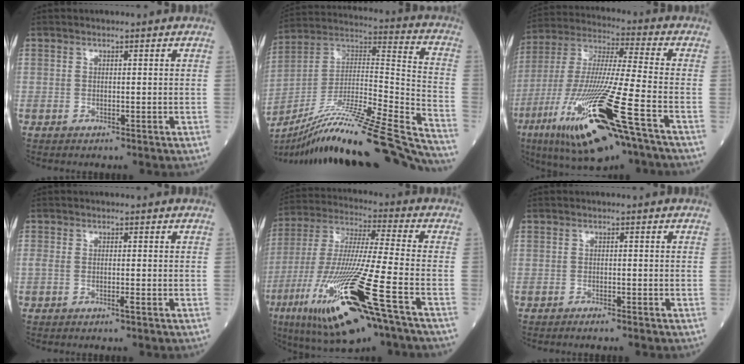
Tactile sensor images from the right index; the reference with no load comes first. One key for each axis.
{"total": 32.9, "fx": -28.5, "fy": -0.1, "fz": 16.4, "tx": -0.211, "ty": -0.038, "tz": -0.440}
{"total": 23.1, "fx": -10.9, "fy": 1.9, "fz": 20.3, "tx": -0.415, "ty": -0.050, "tz": -0.196}
{"total": 1.5, "fx": -0.6, "fy": 0.2, "fz": 1.4, "tx": -0.032, "ty": -0.001, "tz": -0.013}
{"total": 22.7, "fx": -10.1, "fy": 1.6, "fz": 20.3, "tx": -0.419, "ty": -0.048, "tz": -0.184}
{"total": 1.3, "fx": -1.1, "fy": -0.1, "fz": 0.6, "tx": -0.010, "ty": 0.000, "tz": -0.017}